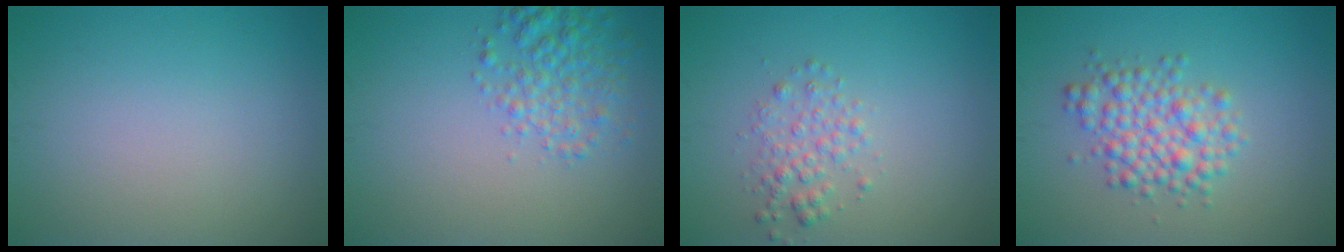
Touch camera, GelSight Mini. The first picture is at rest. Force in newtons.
{"total": 3.4, "press": 3.4, "slide": 0.1}
{"total": 2.1, "press": 2.1, "slide": 0.1}
{"total": 4.2, "press": 4.2, "slide": 0.1}